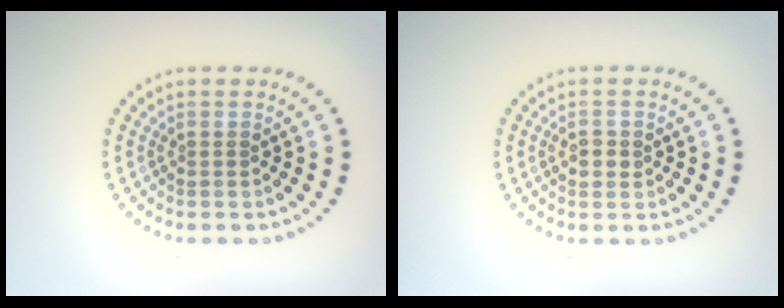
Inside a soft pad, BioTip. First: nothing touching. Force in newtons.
{"total": 1.4, "press": 1.3, "slide": 0.2}